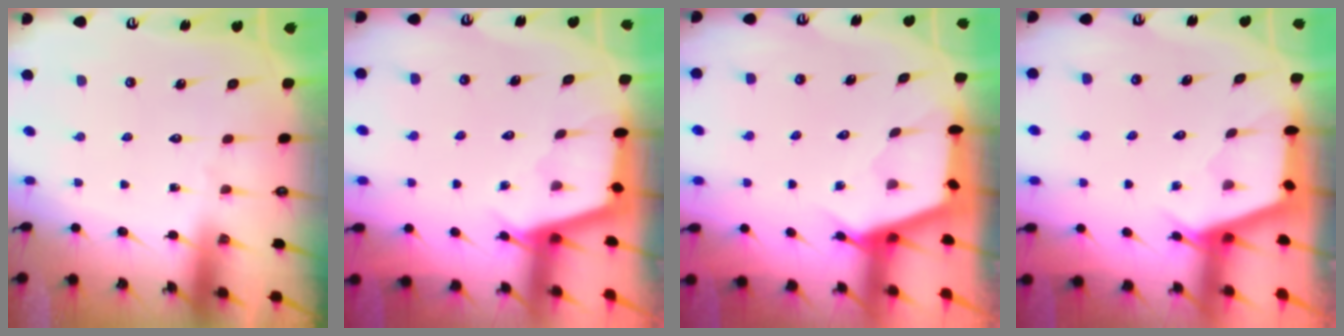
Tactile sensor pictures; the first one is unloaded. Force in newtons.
{"total": 2.4, "press": 2.4, "slide": 0.1}
{"total": 2.6, "press": 2.5, "slide": 0.3}
{"total": 2.7, "press": 2.7, "slide": 0.3}